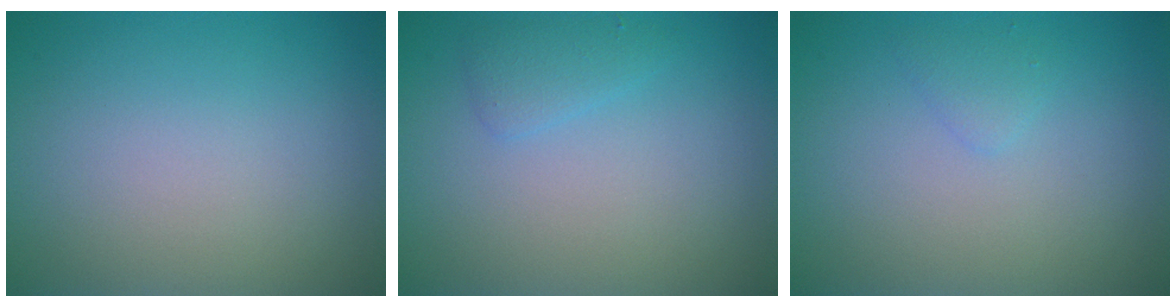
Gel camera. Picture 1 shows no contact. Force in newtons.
{"total": 1.4, "press": 1.4, "slide": 0.1}
{"total": 0.9, "press": 0.9, "slide": 0.0}